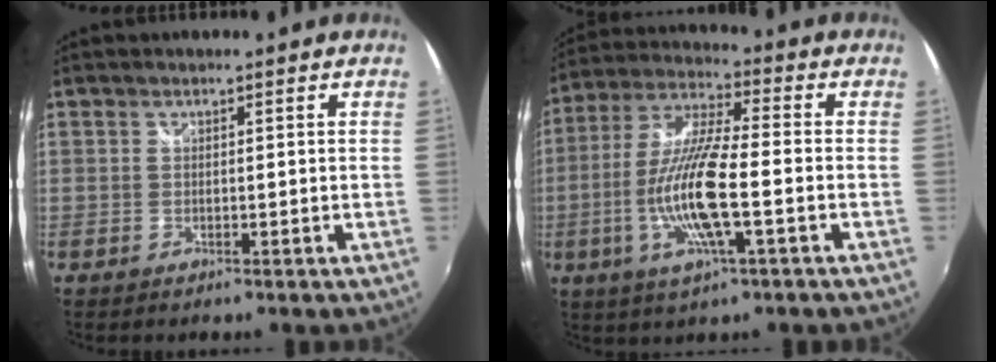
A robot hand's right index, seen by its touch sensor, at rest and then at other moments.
{"total": 14.4, "force": [-3.7, 2.2, 13.7], "torque": [-0.276, -0.010, -0.070]}